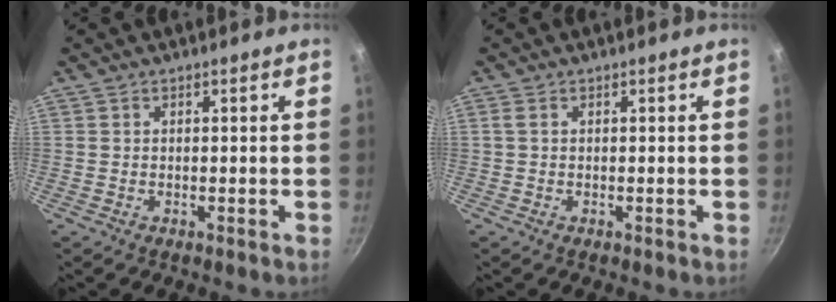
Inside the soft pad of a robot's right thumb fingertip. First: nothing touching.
{"total": 0.9, "force": [0.2, 0.4, 0.7], "torque": [-0.016, 0.003, 0.004]}